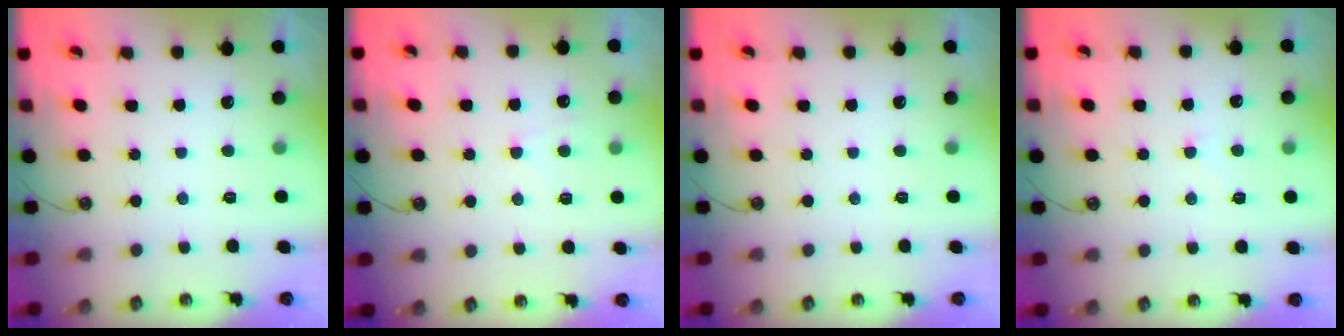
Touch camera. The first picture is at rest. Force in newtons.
{"total": 4.5, "press": 4.5, "slide": 0.5}
{"total": 0.0}
{"total": 0.7, "press": 0.5, "slide": 0.5}